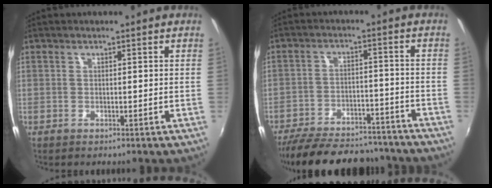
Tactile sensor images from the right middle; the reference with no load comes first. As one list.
[{"total": 24.0, "force": [-20.6, 7.5, 9.8], "torque": [-0.201, 0.001, -0.278]}]